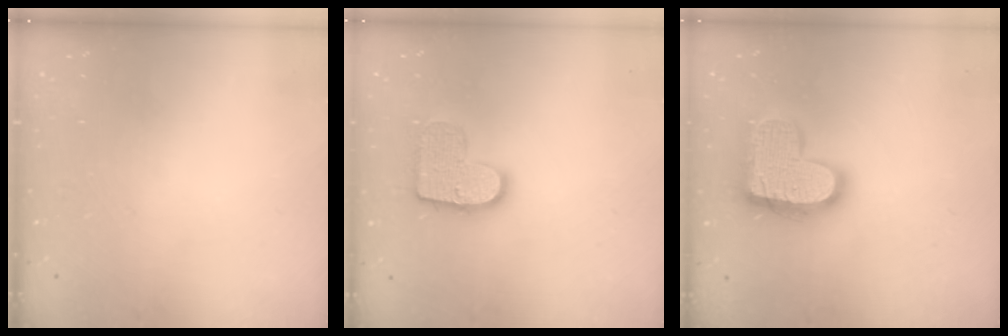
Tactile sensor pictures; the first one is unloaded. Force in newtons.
{"total": 11.8, "press": 11.7, "slide": 0.6}
{"total": 16.3, "press": 16.3, "slide": 1.3}